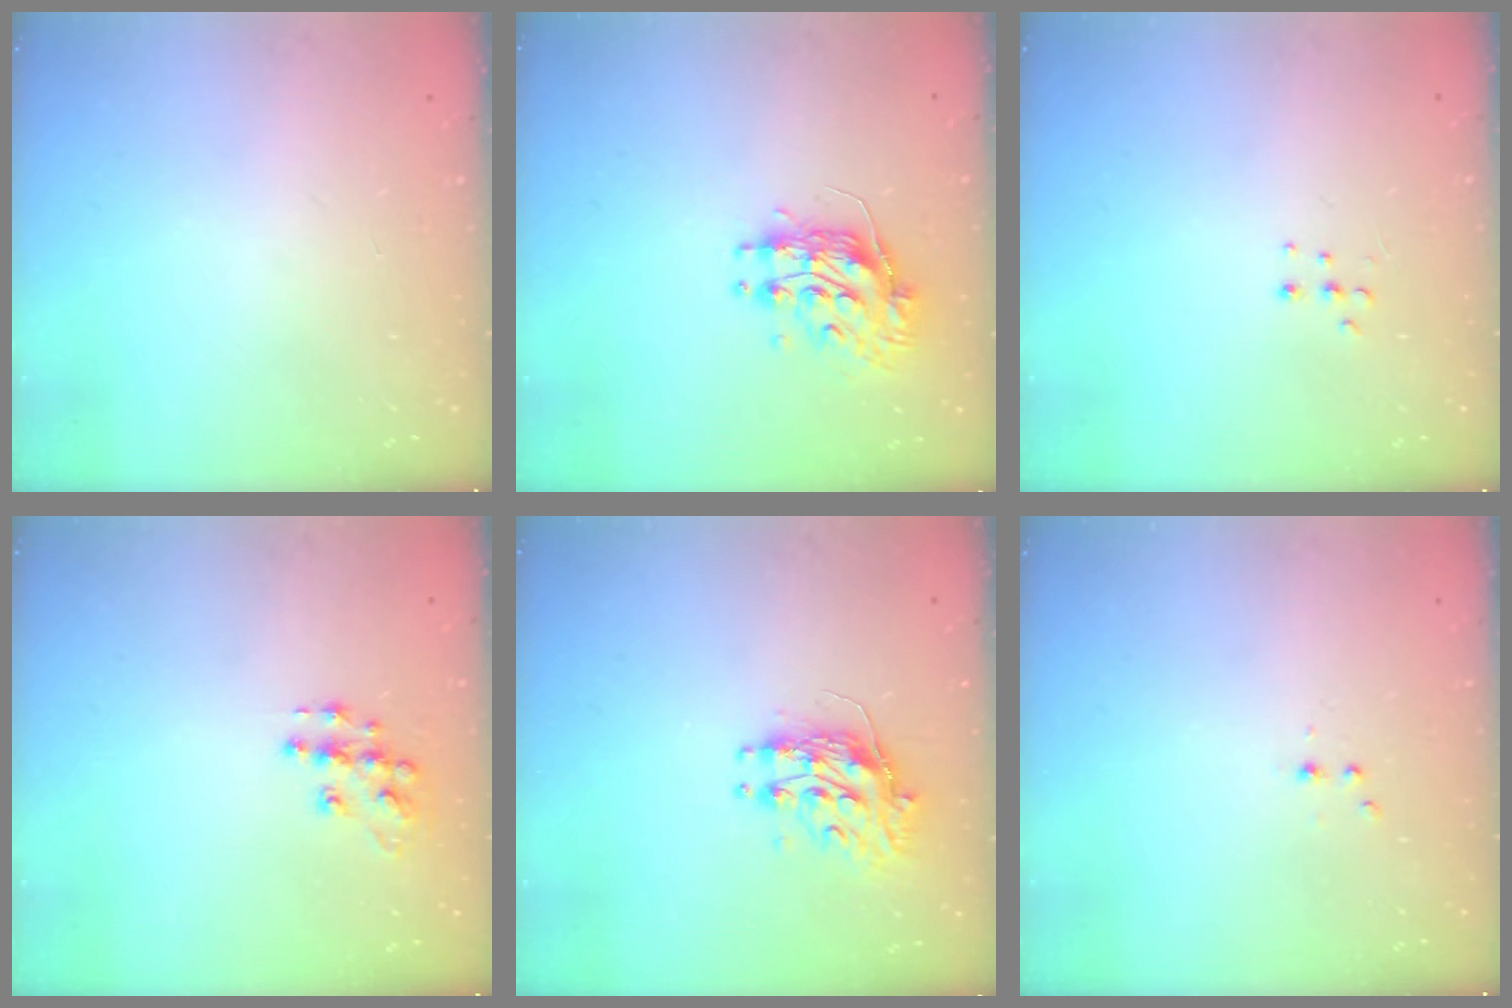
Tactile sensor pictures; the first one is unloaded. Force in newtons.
{"total": 10.1, "press": 10.1, "slide": 0.4}
{"total": 4.2, "press": 4.1, "slide": 0.9}
{"total": 9.3, "press": 9.3, "slide": 0.4}
{"total": 9.3, "press": 9.3, "slide": 0.5}
{"total": 2.3, "press": 2.1, "slide": 0.9}